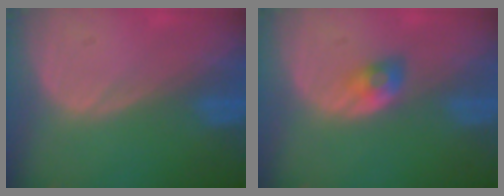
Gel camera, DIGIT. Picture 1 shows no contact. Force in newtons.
{"total": 2.8, "press": 2.5, "slide": 1.3}